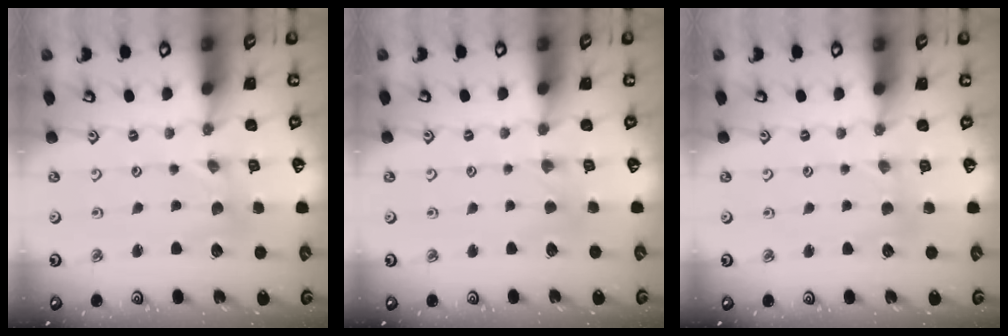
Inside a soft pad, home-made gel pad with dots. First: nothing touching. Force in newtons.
{"total": 2.0, "press": 2.0, "slide": 0.5}
{"total": 2.7, "press": 2.7, "slide": 0.4}